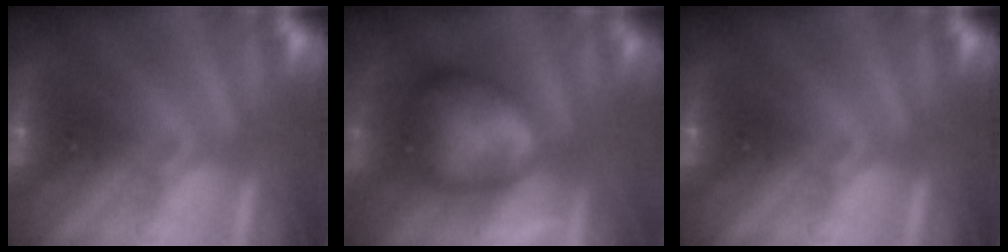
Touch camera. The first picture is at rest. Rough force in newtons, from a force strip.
{"total": 6.3}
{"total": 0.0}